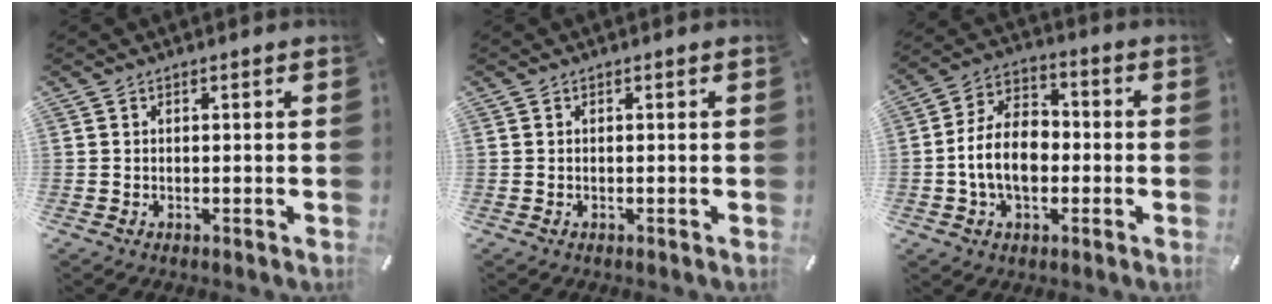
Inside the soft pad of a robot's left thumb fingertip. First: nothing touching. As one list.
[{"total": 0.0}, {"total": 11.3, "force": [-2.2, 8.1, 7.6], "torque": [-0.173, 0.017, -0.040]}]